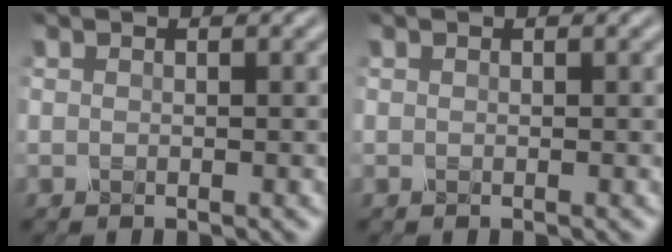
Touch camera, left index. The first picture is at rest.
{"total": 0.0}